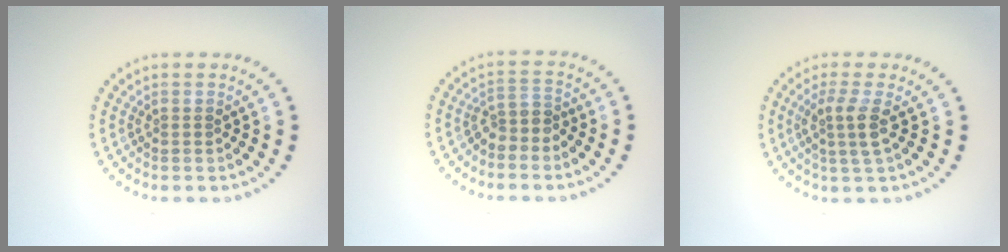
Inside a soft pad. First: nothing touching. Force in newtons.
{"total": 2.3, "press": 1.6, "slide": 1.5}
{"total": 2.6, "press": 2.1, "slide": 1.5}